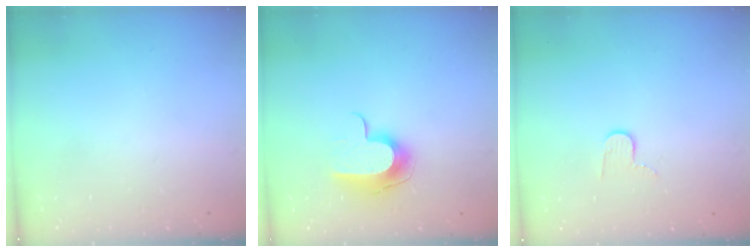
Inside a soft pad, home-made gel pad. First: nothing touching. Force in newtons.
{"total": 9.9, "press": 9.8, "slide": 0.5}
{"total": 4.8, "press": 4.8, "slide": 0.5}